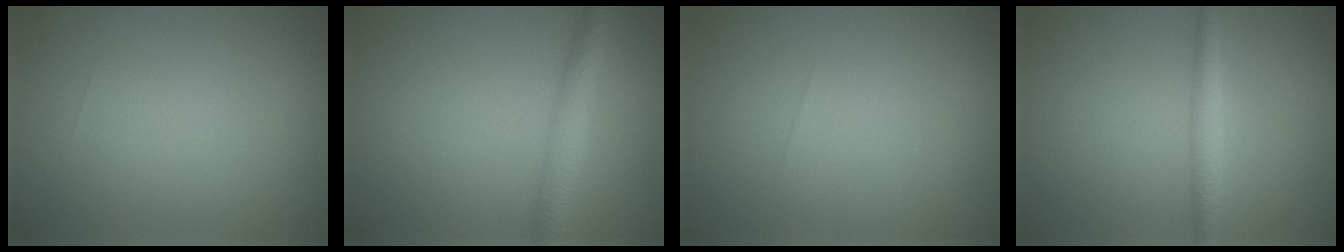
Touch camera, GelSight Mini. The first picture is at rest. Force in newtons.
{"total": 3.2, "press": 3.2, "slide": 0.1}
{"total": 0.0}
{"total": 1.9, "press": 1.9, "slide": 0.1}